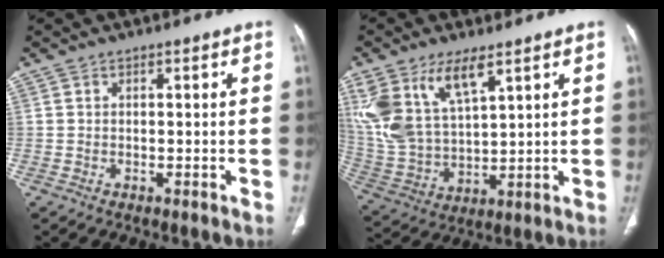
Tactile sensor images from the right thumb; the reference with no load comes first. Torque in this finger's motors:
{"motor_torque": [-1.19, 1.64, 1.07, 1.28, 0.19]}